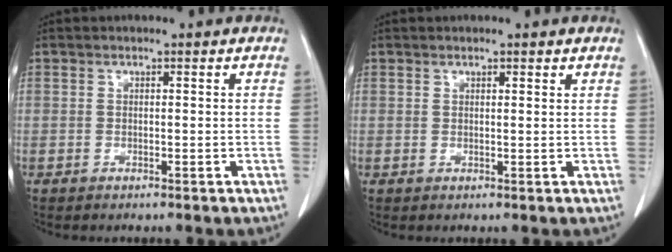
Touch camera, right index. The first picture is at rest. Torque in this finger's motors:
{"motor_torque": [-0.02, -0.12, -0.01, -0.01]}